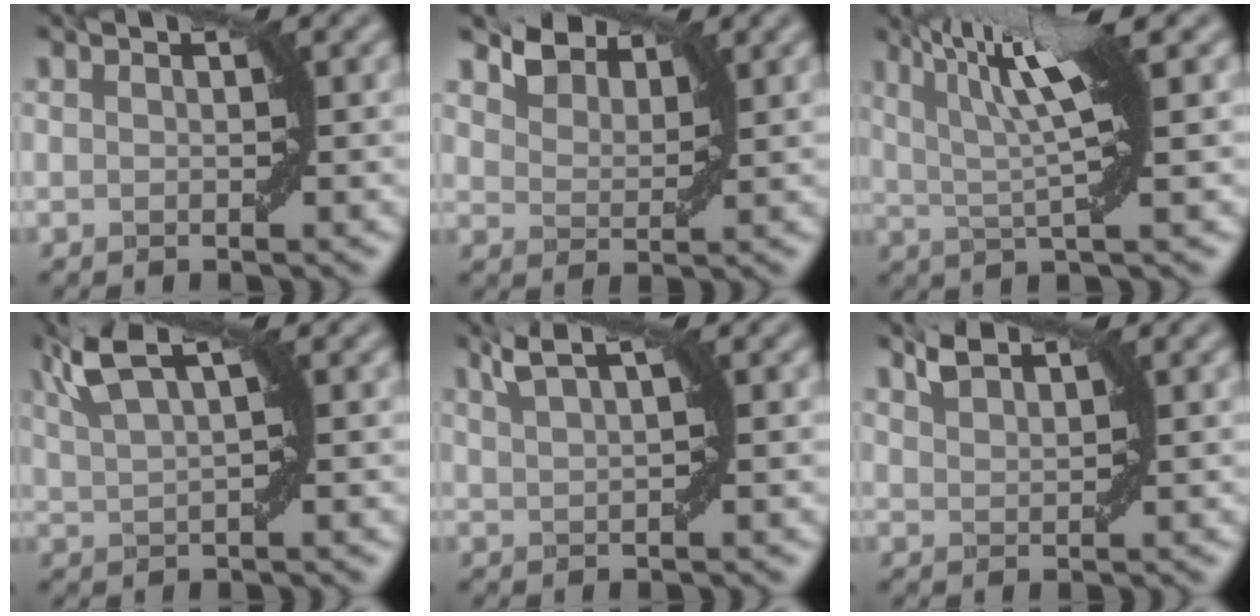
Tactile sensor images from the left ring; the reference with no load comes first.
{"total": 3.2, "force": [2.7, 1.4, 0.9], "torque": [-0.027, 0.002, 0.046]}
{"total": 7.2, "force": [2.5, 1.2, 6.6], "torque": [-0.115, 0.009, 0.043]}
{"total": 5.1, "force": [3.0, 1.3, 3.9], "torque": [-0.082, 0.019, 0.060]}
{"total": 2.7, "force": [1.8, 0.6, 1.9], "torque": [-0.033, 0.011, 0.031]}
{"total": 1.8, "force": [1.7, 0.3, 0.6], "torque": [-0.012, 0.005, 0.035]}